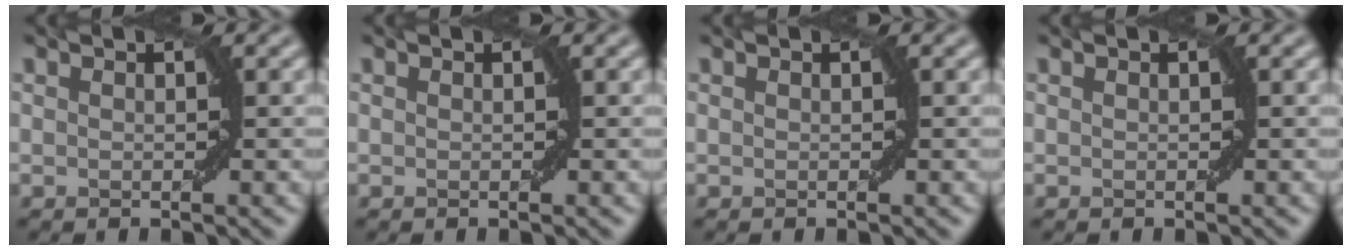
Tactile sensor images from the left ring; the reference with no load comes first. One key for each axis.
{"total": 0.0}
{"total": 0.0}
{"total": 0.0}